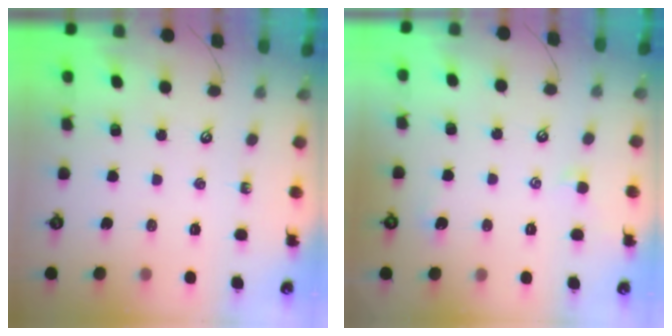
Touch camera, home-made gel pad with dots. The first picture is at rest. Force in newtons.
{"total": 0.7, "press": 0.5, "slide": 0.5}